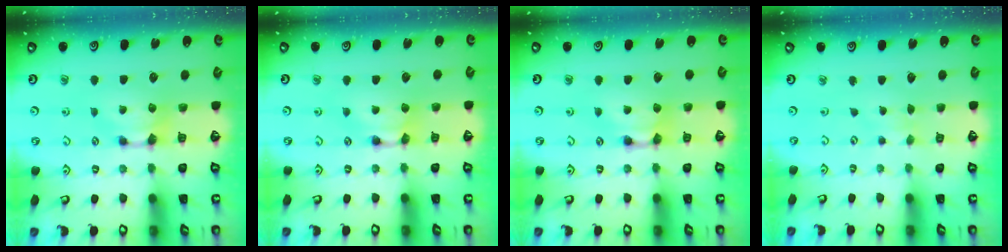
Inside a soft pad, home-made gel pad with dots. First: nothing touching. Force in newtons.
{"total": 1.7, "press": 1.7, "slide": 0.1}
{"total": 2.0, "press": 2.0, "slide": 0.1}
{"total": 2.8, "press": 2.8, "slide": 0.2}